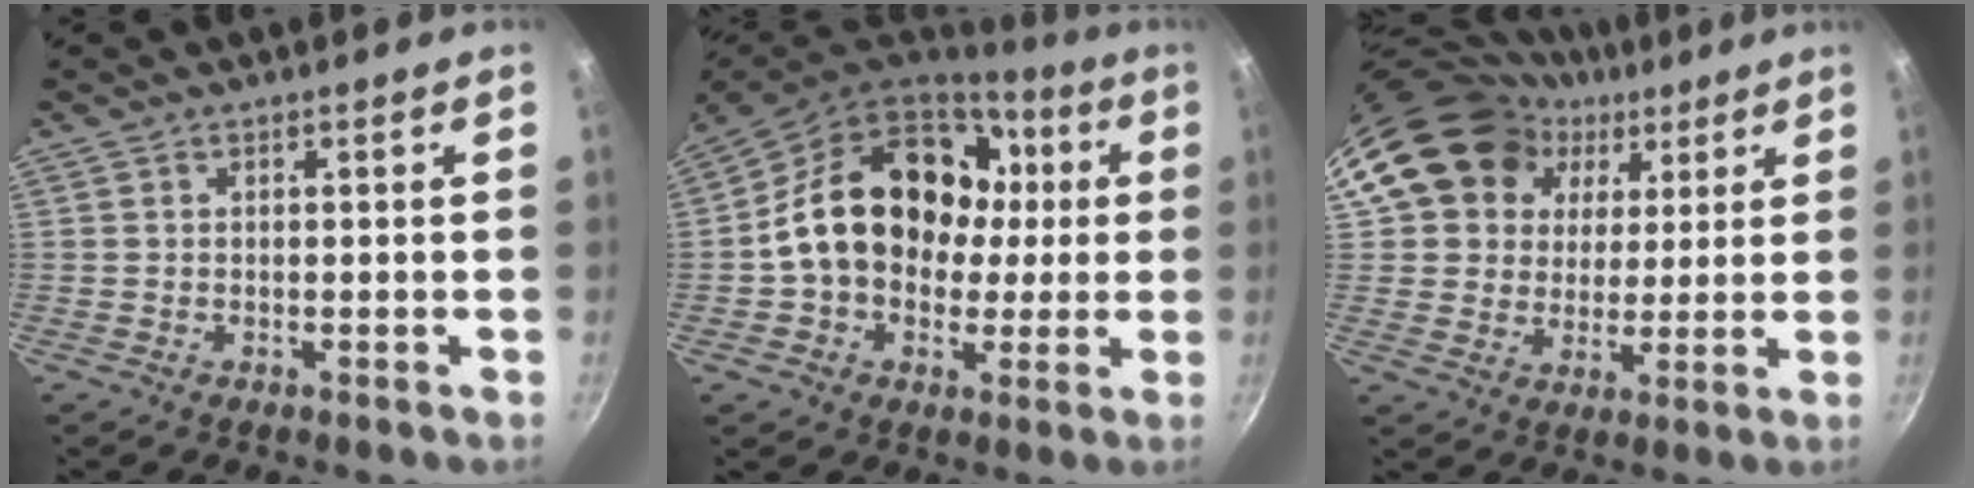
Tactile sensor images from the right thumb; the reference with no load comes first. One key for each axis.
{"total": 22.5, "fx": 2.6, "fy": 17.0, "fz": 14.5, "tx": -0.220, "ty": 0.035, "tz": 0.040}
{"total": 16.4, "fx": 7.6, "fy": 13.1, "fz": 6.2, "tx": -0.091, "ty": 0.001, "tz": 0.130}